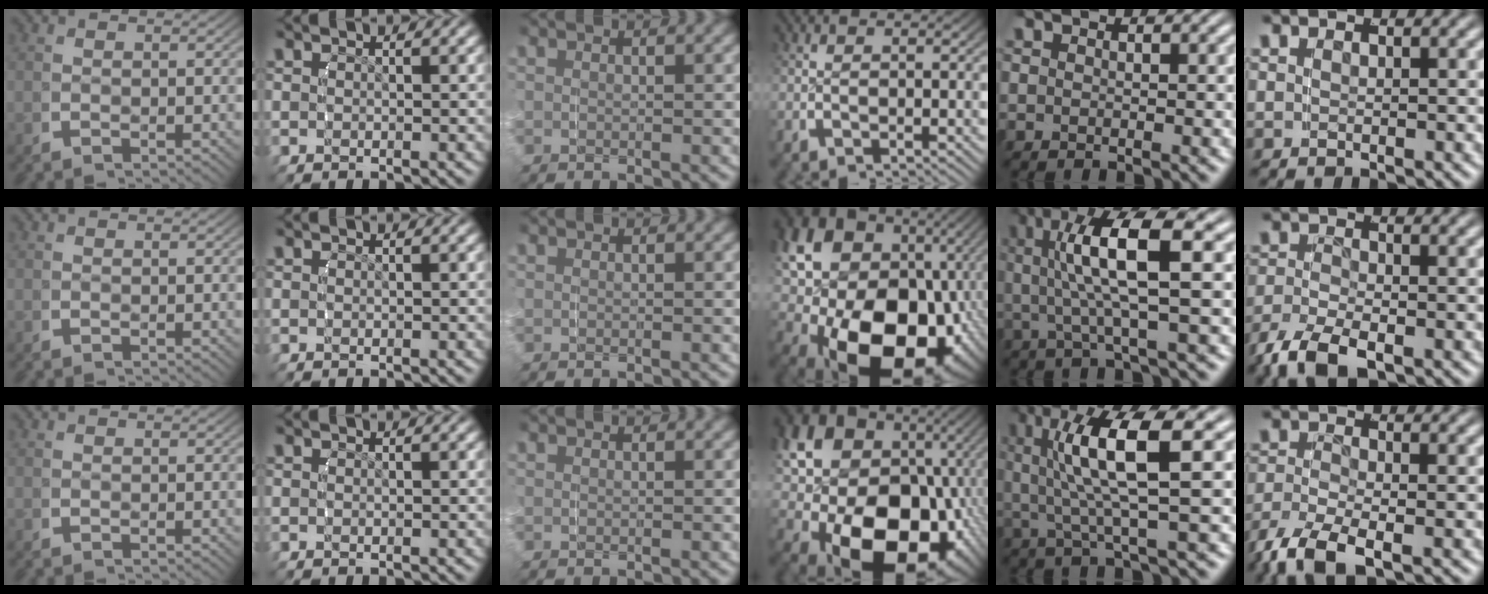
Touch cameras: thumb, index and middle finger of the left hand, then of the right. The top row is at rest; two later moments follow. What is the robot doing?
{"motion": "grasp_and_lifting", "object": "towel"}